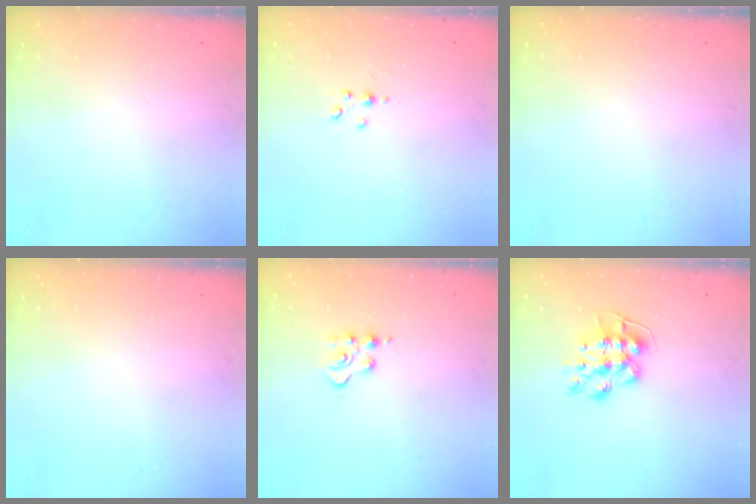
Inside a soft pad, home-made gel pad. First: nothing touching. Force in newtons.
{"total": 2.9, "press": 2.9, "slide": 0.4}
{"total": 0.0}
{"total": 0.0}
{"total": 3.9, "press": 3.8, "slide": 0.5}
{"total": 9.6, "press": 9.5, "slide": 0.8}